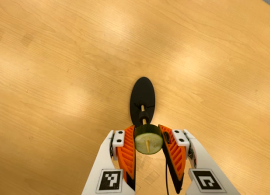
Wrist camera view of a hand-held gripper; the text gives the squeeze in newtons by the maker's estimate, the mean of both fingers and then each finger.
{"total": 10.9, "left": 10.4, "right": 11.4}